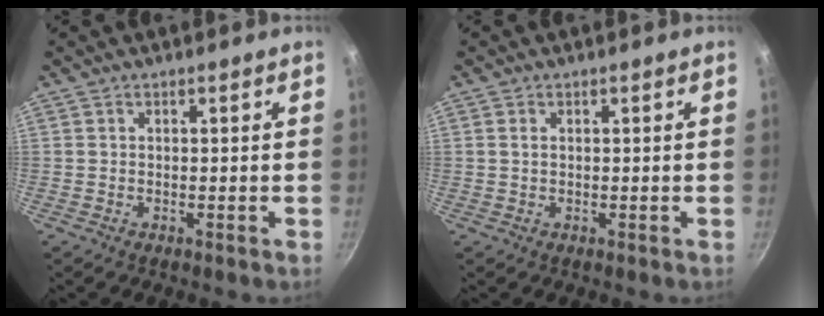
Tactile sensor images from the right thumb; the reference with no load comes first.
{"total": 0.9, "force": [0.2, 0.6, 0.7], "torque": [-0.013, 0.002, 0.004]}